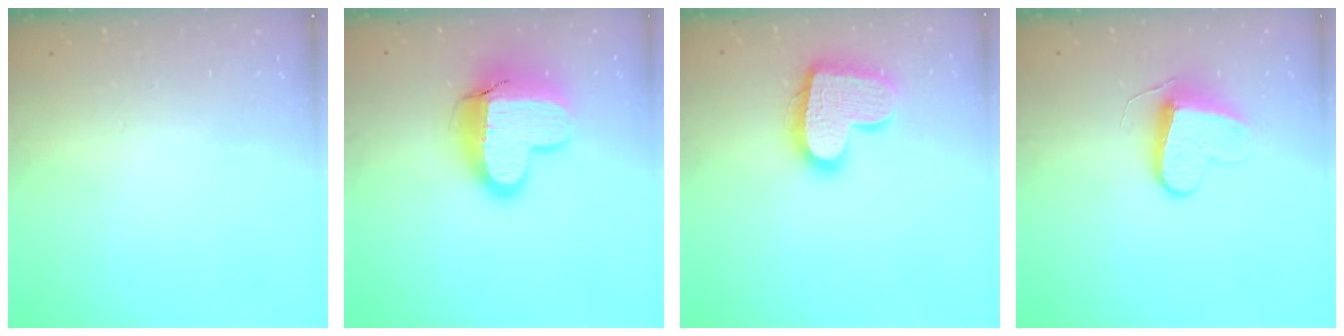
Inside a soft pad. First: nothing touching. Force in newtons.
{"total": 14.6, "press": 14.5, "slide": 1.1}
{"total": 16.7, "press": 16.7, "slide": 1.1}
{"total": 9.6, "press": 9.5, "slide": 0.6}